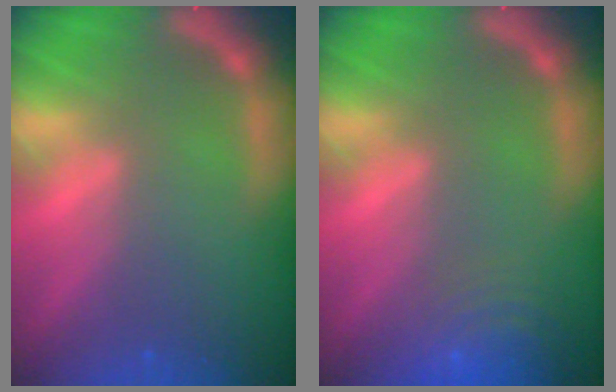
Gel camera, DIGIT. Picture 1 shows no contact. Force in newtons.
{"total": 8.0}